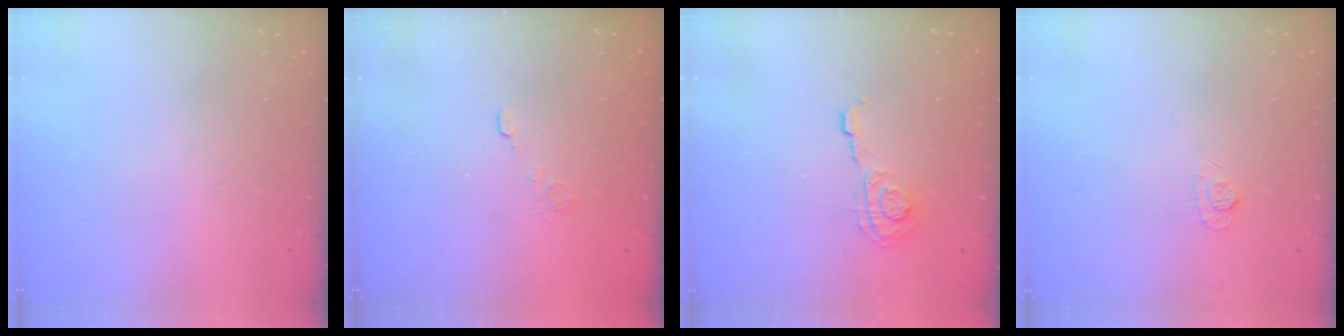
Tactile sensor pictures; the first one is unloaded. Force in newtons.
{"total": 2.1, "press": 1.6, "slide": 1.4}
{"total": 7.1, "press": 7.1, "slide": 0.7}
{"total": 5.4, "press": 5.4, "slide": 0.6}